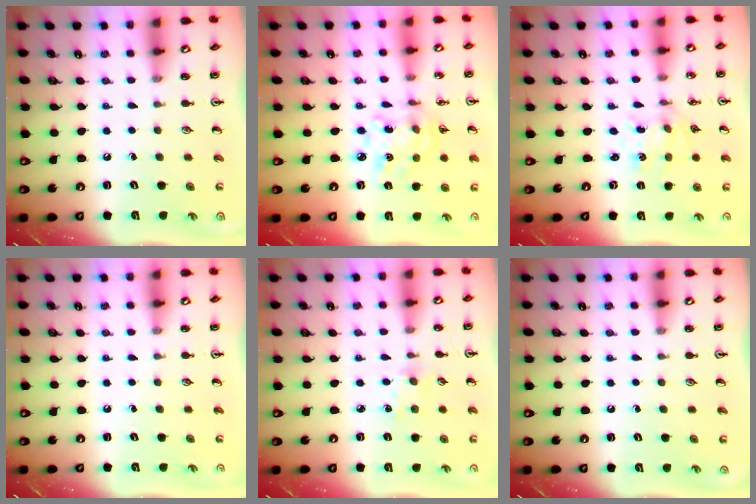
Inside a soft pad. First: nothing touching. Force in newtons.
{"total": 8.5, "press": 8.5, "slide": 0.7}
{"total": 1.1, "press": 1.0, "slide": 0.4}
{"total": 0.0}
{"total": 2.5, "press": 2.4, "slide": 0.4}
{"total": 0.0}